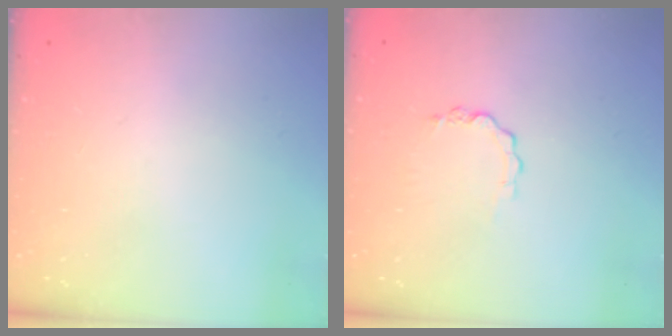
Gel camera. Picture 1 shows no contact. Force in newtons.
{"total": 2.9, "press": 2.9, "slide": 0.2}